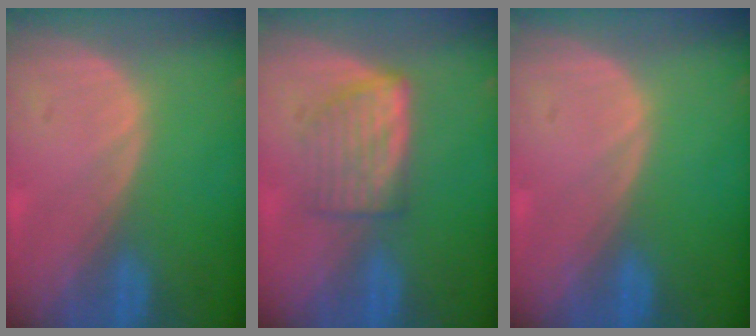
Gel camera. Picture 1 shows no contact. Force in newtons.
{"total": 5.9, "press": 5.4, "slide": 2.4}
{"total": 0.0}